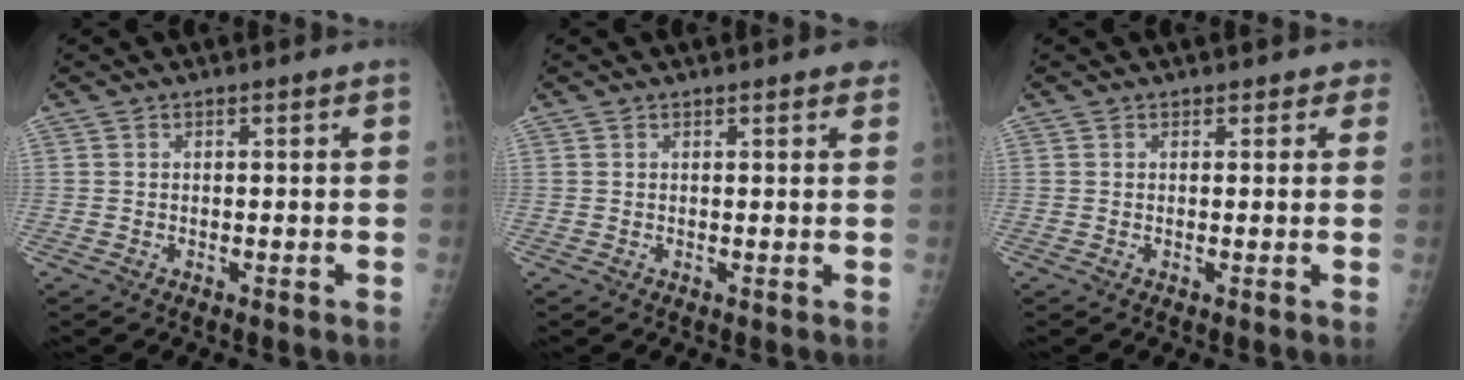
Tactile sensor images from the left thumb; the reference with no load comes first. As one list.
[{"total": 2.3, "force": [1.8, 0.6, 1.2], "torque": [-0.004, 0.003, 0.018]}, {"total": 1.6, "force": [1.2, 1.1, 0.0], "torque": [0.024, -0.004, 0.005]}]